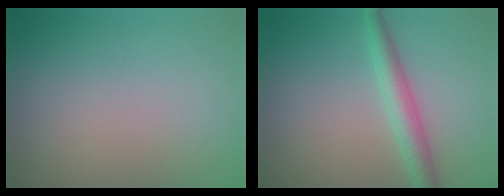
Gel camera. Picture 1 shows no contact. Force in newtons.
{"total": 3.1, "press": 3.1, "slide": 0.0}